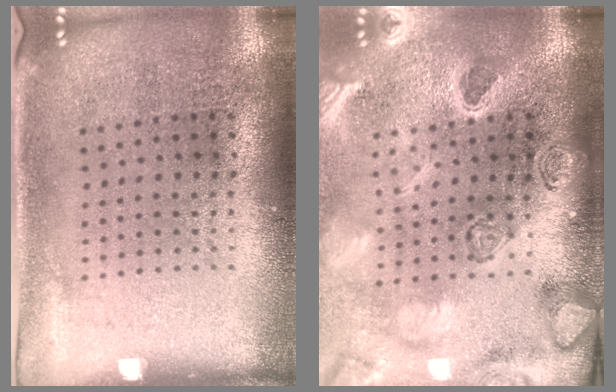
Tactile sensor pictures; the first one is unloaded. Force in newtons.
{"total": 4.1, "press": 3.2, "slide": 2.5}